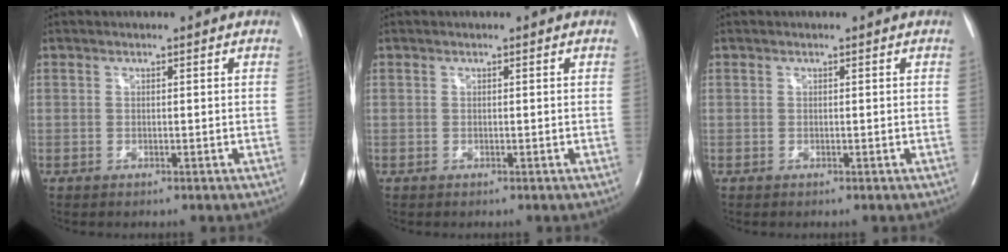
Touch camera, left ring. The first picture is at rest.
{"total": 0.0}
{"total": 0.0}